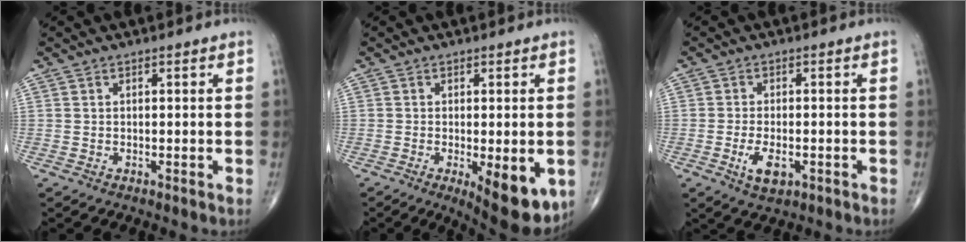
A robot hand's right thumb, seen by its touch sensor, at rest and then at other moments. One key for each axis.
{"total": 11.0, "fx": -3.6, "fy": 4.0, "fz": 9.6, "tx": -0.119, "ty": -0.017, "tz": -0.042}
{"total": 4.8, "fx": -1.7, "fy": 2.4, "fz": 3.8, "tx": -0.066, "ty": -0.001, "tz": -0.023}